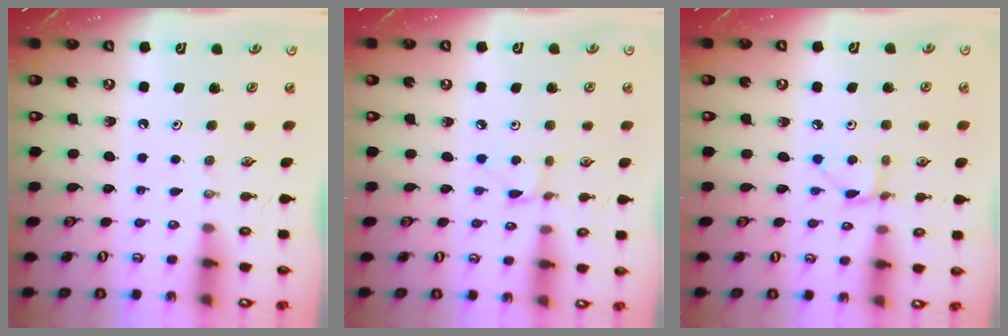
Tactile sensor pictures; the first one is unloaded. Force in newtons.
{"total": 2.2, "press": 2.2, "slide": 0.3}
{"total": 3.6, "press": 3.5, "slide": 0.4}